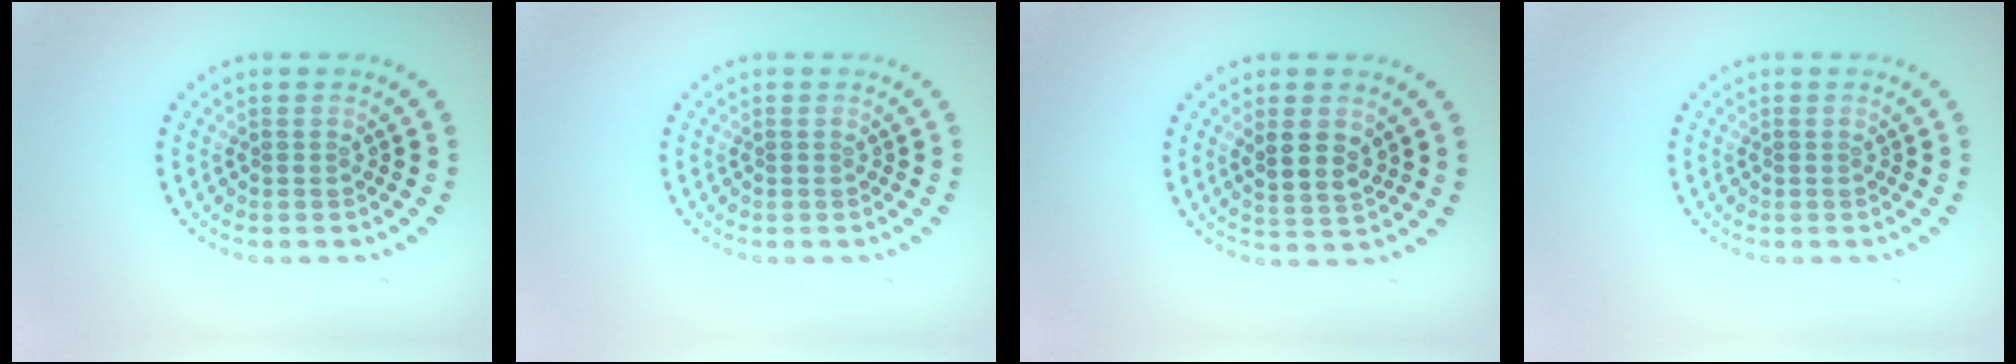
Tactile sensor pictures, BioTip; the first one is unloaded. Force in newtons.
{"total": 0.0}
{"total": 2.9, "press": 2.7, "slide": 1.0}
{"total": 0.0}